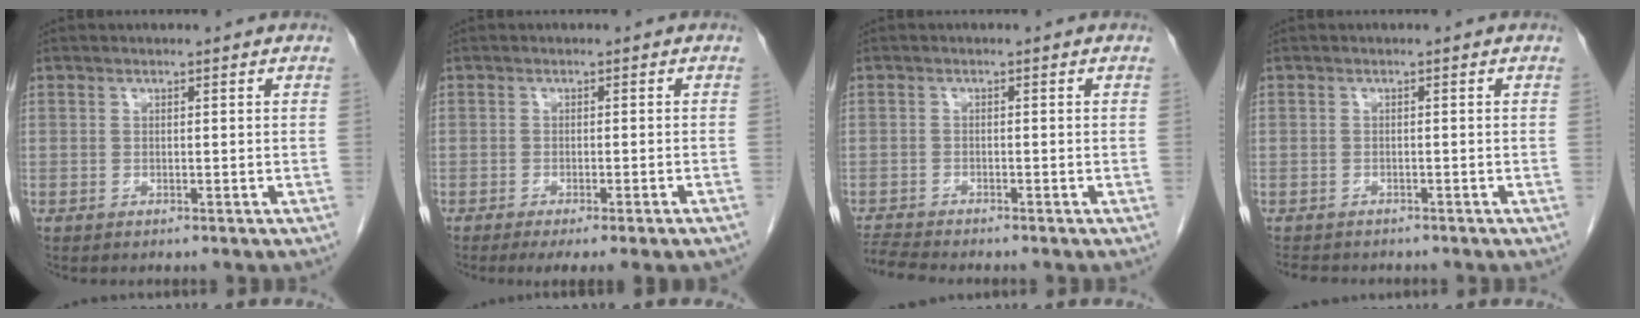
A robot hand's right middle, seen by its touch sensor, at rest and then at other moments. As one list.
[{"total": 6.6, "force": [-5.2, -0.1, 4.1], "torque": [-0.042, -0.008, -0.070]}, {"total": 3.7, "force": [-3.6, -0.5, 0.6], "torque": [-0.017, -0.018, -0.065]}, {"total": 4.8, "force": [-4.1, 2.1, 1.4], "torque": [-0.022, -0.004, -0.056]}]